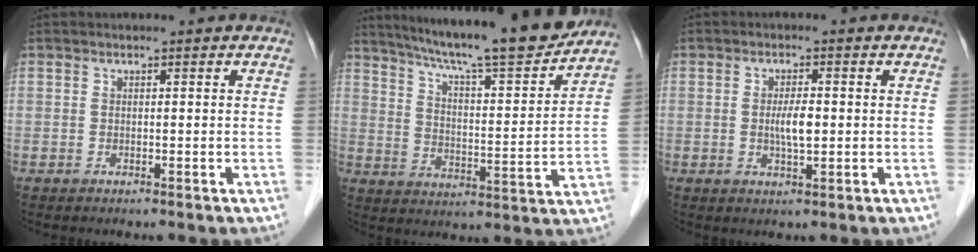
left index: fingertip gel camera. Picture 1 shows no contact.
{"total": 18.8, "force": [16.5, 0.4, 9.0], "torque": [-0.142, -0.012, 0.244]}
{"total": 3.4, "force": [-0.1, 0.7, 3.3], "torque": [-0.062, -0.002, -0.001]}